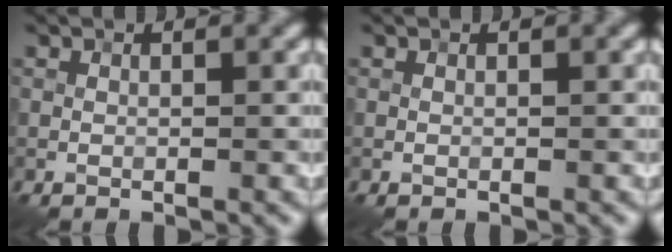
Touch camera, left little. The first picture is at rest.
{"total": 0.0}